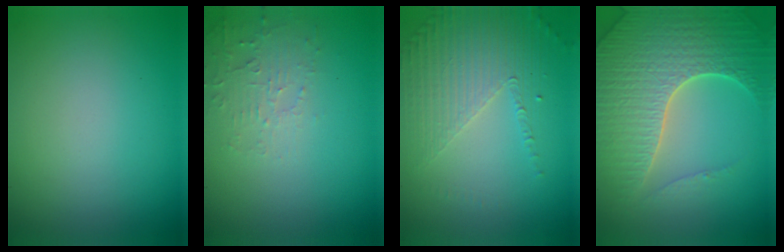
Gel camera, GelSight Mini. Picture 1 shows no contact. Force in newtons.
{"total": 2.4, "press": 2.3, "slide": 0.6}
{"total": 4.4, "press": 3.1, "slide": 3.2}
{"total": 7.0, "press": 6.8, "slide": 1.9}